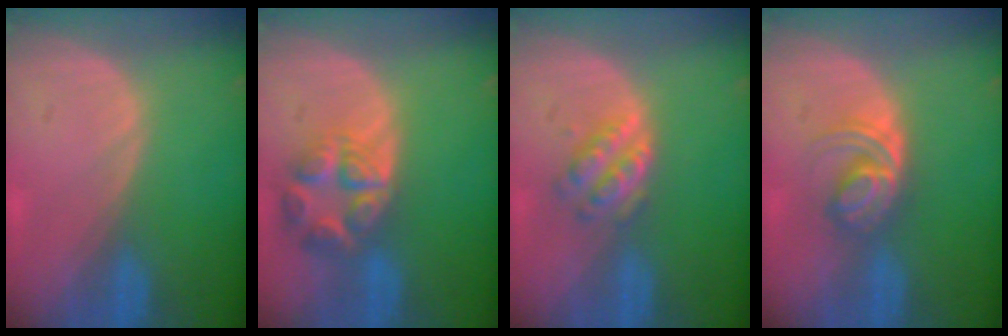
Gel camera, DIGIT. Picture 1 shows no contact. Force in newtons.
{"total": 7.7, "press": 6.8, "slide": 3.6}
{"total": 4.9, "press": 4.3, "slide": 2.3}
{"total": 6.0, "press": 5.2, "slide": 2.8}